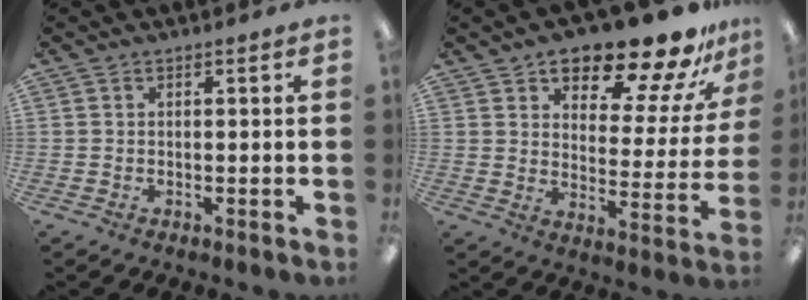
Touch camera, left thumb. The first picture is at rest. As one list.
[{"total": 17.3, "force": [14.6, 5.9, 7.2], "torque": [-0.113, -0.109, 0.245]}]